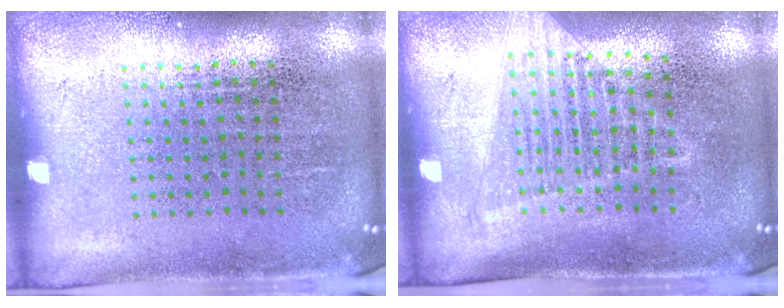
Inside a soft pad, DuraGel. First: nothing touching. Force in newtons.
{"total": 1.5, "press": 1.4, "slide": 0.5}